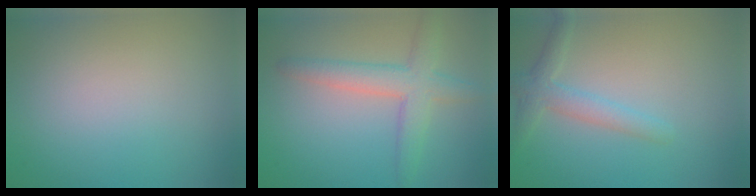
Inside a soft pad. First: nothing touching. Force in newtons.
{"total": 4.3, "press": 4.3, "slide": 0.2}
{"total": 2.5, "press": 2.5, "slide": 0.1}